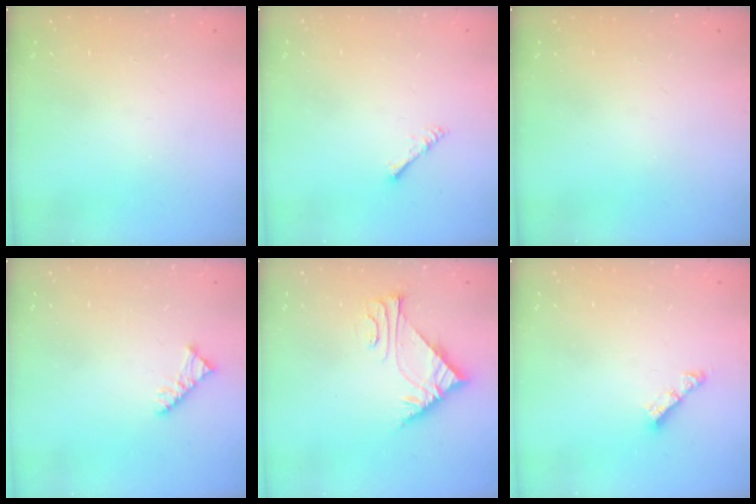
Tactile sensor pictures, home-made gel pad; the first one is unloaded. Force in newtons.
{"total": 2.0, "press": 1.9, "slide": 0.4}
{"total": 0.0}
{"total": 5.2, "press": 5.1, "slide": 0.8}
{"total": 6.0, "press": 6.0, "slide": 0.7}
{"total": 4.2, "press": 4.2, "slide": 0.3}